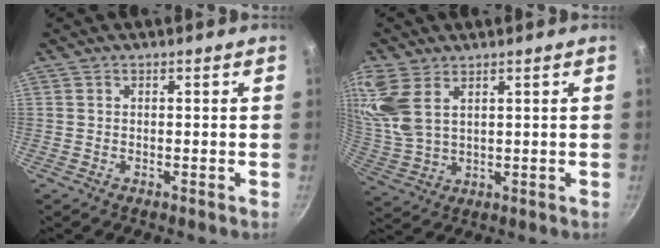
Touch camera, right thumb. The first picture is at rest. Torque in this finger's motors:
{"motor_torque": [-0.01, 0.28, 0.96, 0.63, 0.19]}